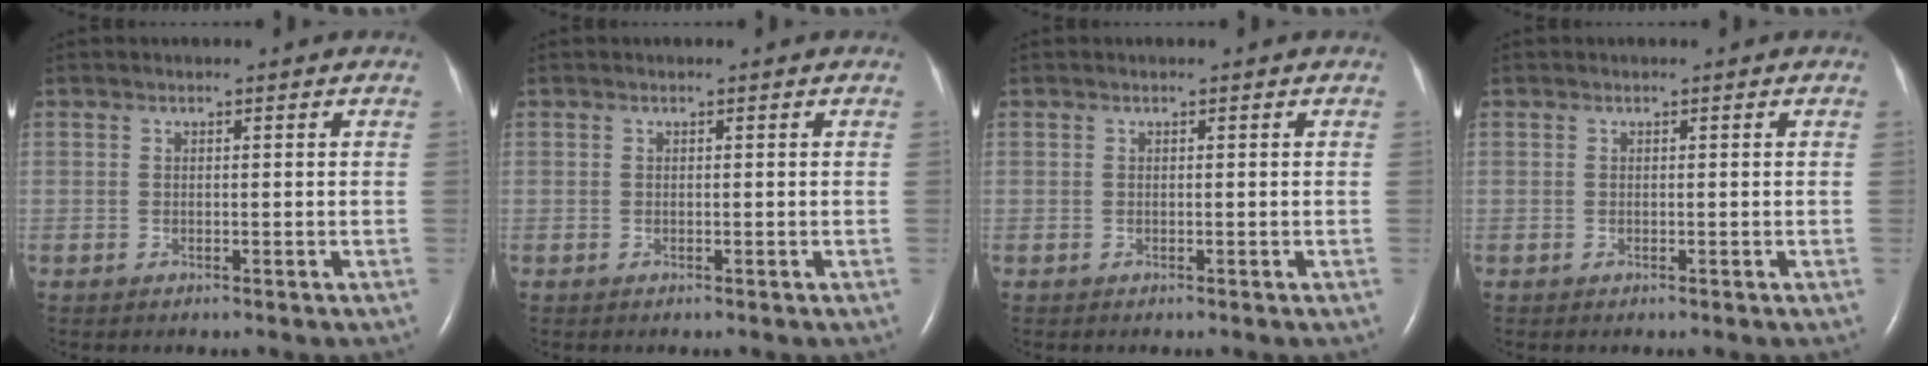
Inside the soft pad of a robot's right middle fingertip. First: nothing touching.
{"total": 0.0}
{"total": 0.0}
{"total": 0.0}